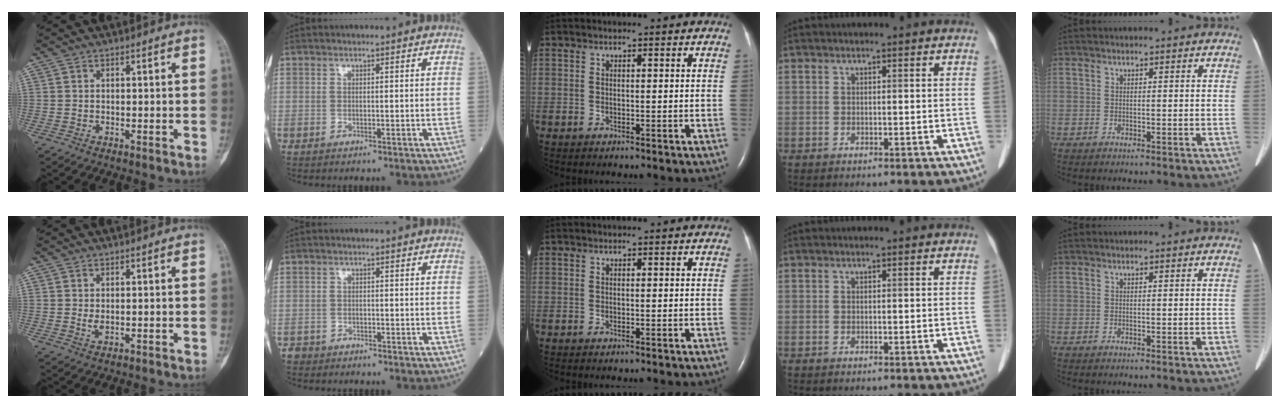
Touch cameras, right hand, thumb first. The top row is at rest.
{"thumb": {"total": 1.2, "force": [0.1, 0.6, 1.1], "torque": [-0.018, -0.004, 0.005]}, "index": {"total": 1.4, "force": [-1.3, 0.5, -0.3], "torque": [0.004, 0.000, -0.025]}}